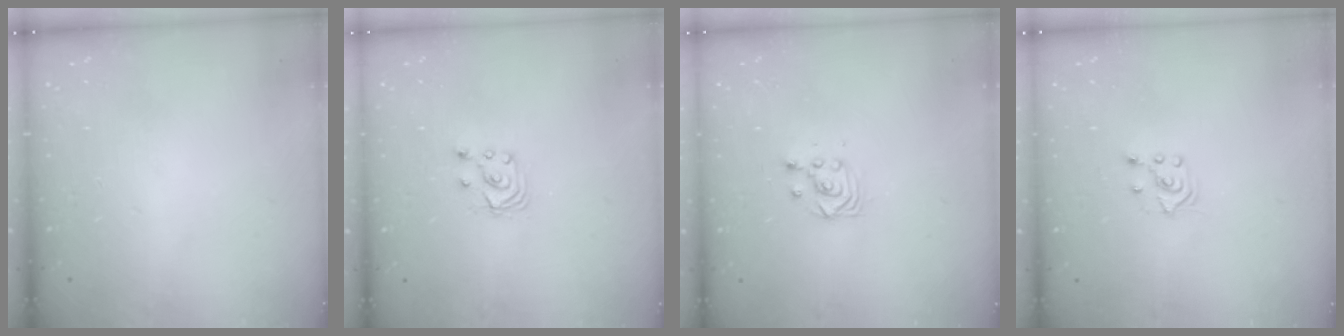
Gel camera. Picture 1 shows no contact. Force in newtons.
{"total": 3.9, "press": 3.9, "slide": 0.4}
{"total": 3.4, "press": 3.4, "slide": 0.1}
{"total": 3.0, "press": 2.9, "slide": 0.7}